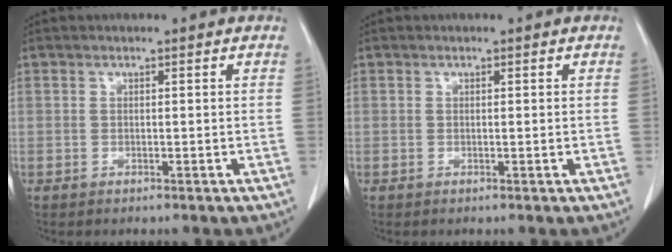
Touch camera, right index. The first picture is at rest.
{"total": 0.0}